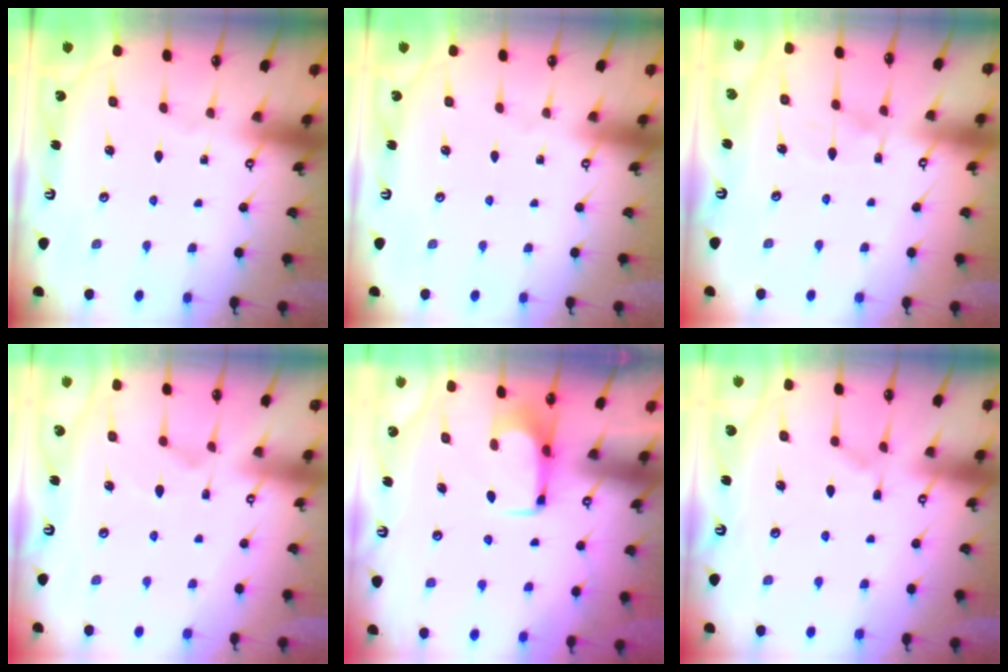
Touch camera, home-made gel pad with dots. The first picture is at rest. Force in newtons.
{"total": 0.0}
{"total": 6.1, "press": 6.1, "slide": 0.7}
{"total": 2.5, "press": 2.1, "slide": 1.4}
{"total": 1.5, "press": 1.4, "slide": 0.5}
{"total": 5.7, "press": 5.7, "slide": 0.6}